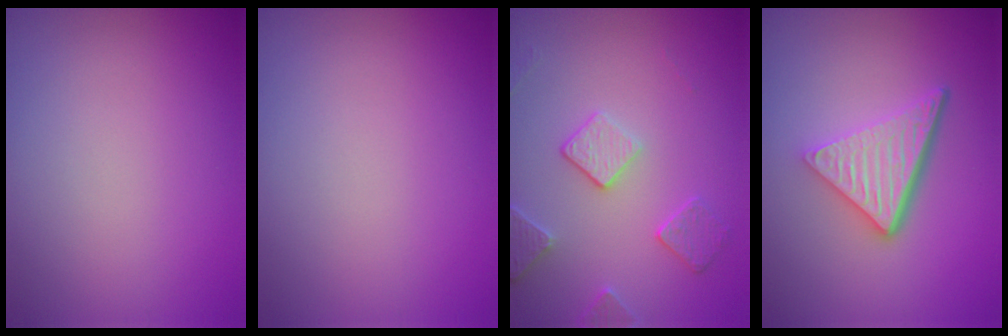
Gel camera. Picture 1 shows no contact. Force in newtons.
{"total": 0.0}
{"total": 2.8, "press": 2.7, "slide": 0.6}
{"total": 5.3, "press": 3.6, "slide": 3.9}